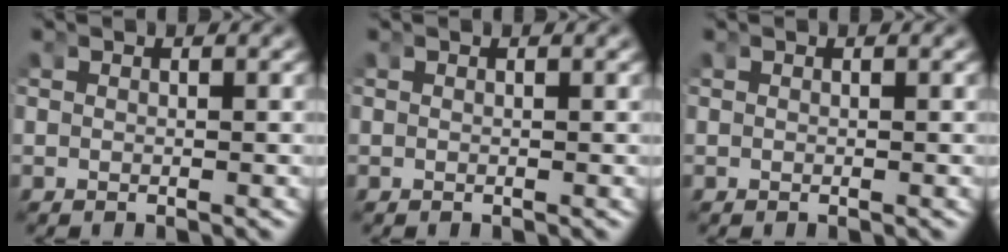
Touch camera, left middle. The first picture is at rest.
{"total": 0.0}
{"total": 0.0}